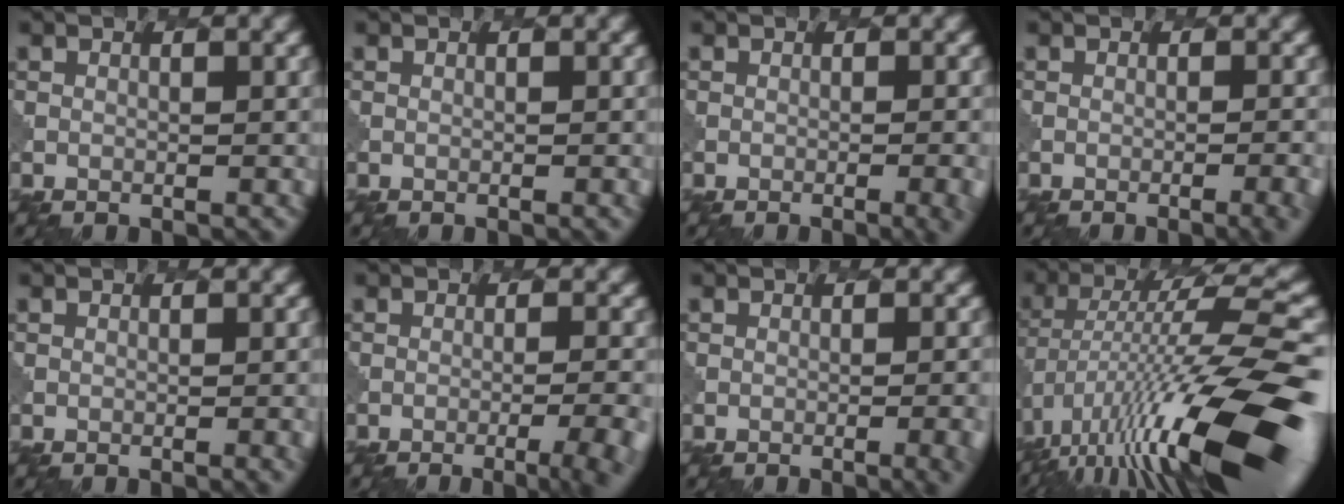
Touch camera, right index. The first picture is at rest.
{"total": 0.6, "force": [-0.1, 0.2, 0.5], "torque": [-0.002, 0.001, -0.001]}
{"total": 3.6, "force": [-1.3, 1.6, 3.0], "torque": [-0.010, 0.010, -0.013]}
{"total": 3.9, "force": [-1.9, 1.6, 3.1], "torque": [-0.011, 0.013, -0.022]}
{"total": 2.3, "force": [-0.5, 1.0, 2.0], "torque": [-0.005, 0.008, -0.007]}
{"total": 5.9, "force": [-3.2, 1.8, 4.5], "torque": [-0.047, 0.004, -0.034]}
{"total": 4.8, "force": [-1.6, 2.1, 4.0], "torque": [-0.013, 0.013, -0.016]}
{"total": 14.4, "force": [-5.3, 3.9, 12.8], "torque": [-0.225, 0.020, -0.094]}